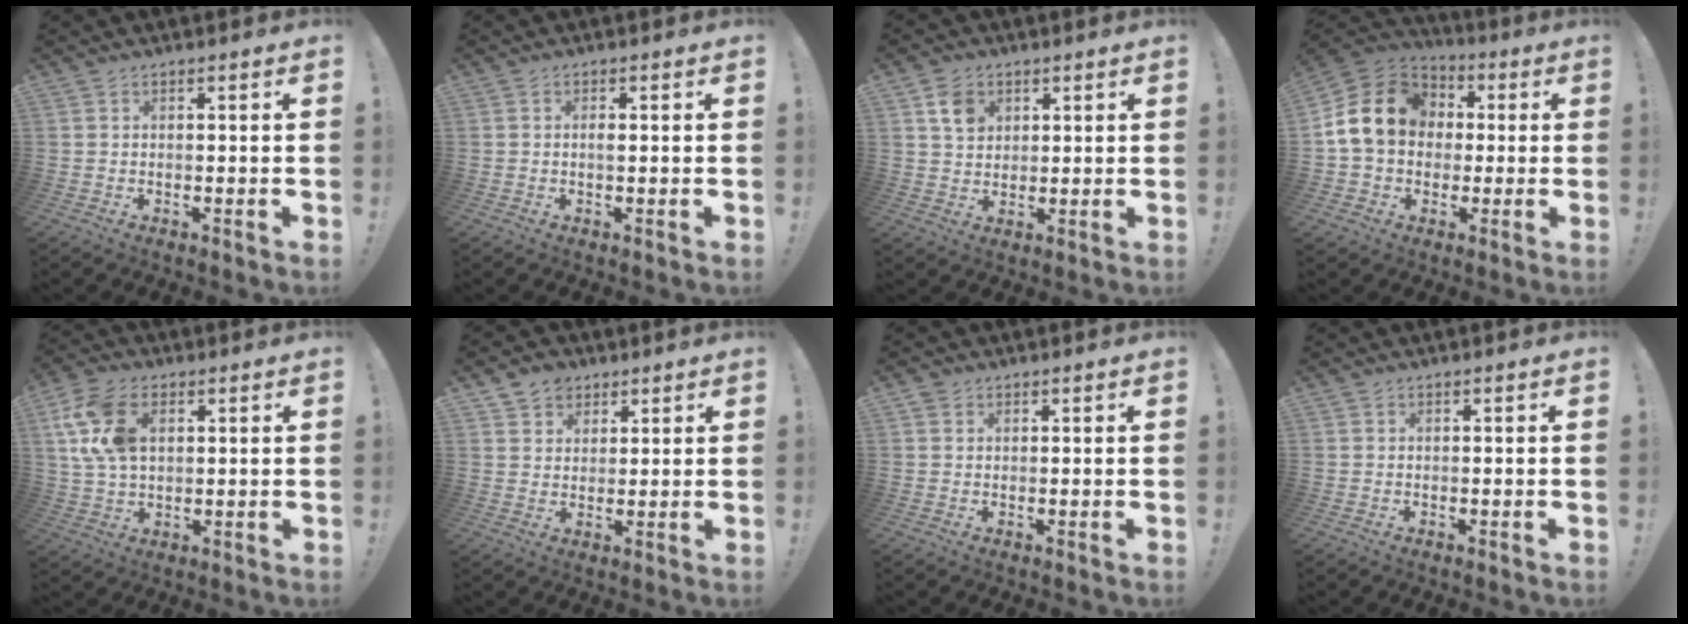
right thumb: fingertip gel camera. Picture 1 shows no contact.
{"total": 1.1, "force": [-0.2, 0.4, 1.1], "torque": [-0.015, 0.001, -0.006]}
{"total": 7.1, "force": [3.5, 5.6, 2.8], "torque": [-0.033, -0.012, 0.065]}
{"total": 16.9, "force": [2.6, 13.6, 9.7], "torque": [-0.156, 0.015, 0.054]}
{"total": 13.6, "force": [4.0, 8.7, 9.6], "torque": [-0.191, 0.002, 0.078]}
{"total": 5.2, "force": [2.9, 4.3, 0.6], "torque": [-0.006, -0.018, 0.055]}
{"total": 0.9, "force": [0.6, 0.7, 0.1], "torque": [-0.001, 0.000, 0.012]}
{"total": 0.0}